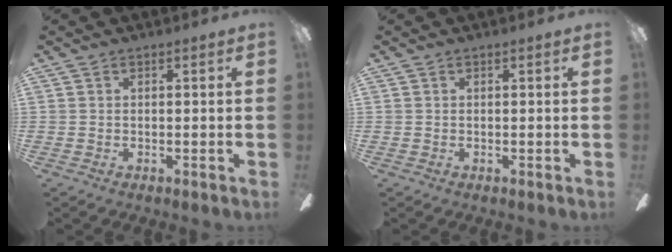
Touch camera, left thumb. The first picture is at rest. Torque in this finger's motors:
{"motor_torque": [-0.02, 0.00, -0.16, 0.09, 0.00]}